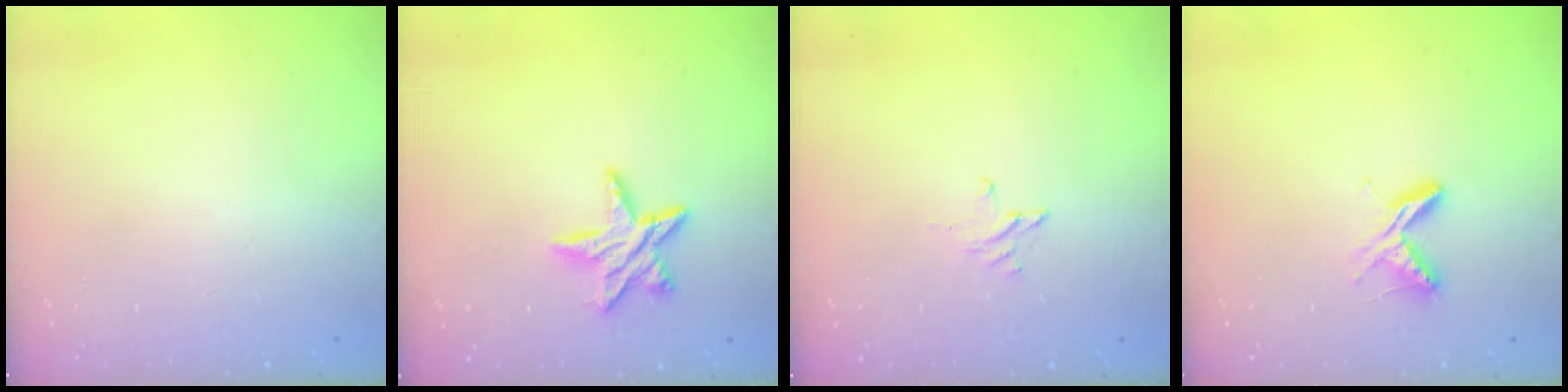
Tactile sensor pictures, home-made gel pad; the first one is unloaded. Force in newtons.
{"total": 9.3, "press": 9.2, "slide": 0.7}
{"total": 2.6, "press": 2.6, "slide": 0.2}
{"total": 6.5, "press": 6.4, "slide": 0.7}